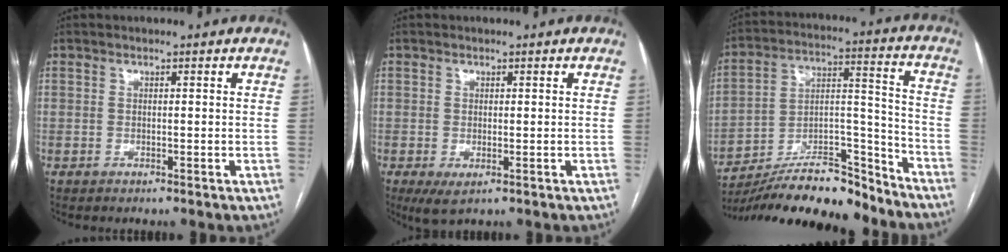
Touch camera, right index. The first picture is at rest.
{"total": 2.9, "force": [-1.2, 1.3, 2.3], "torque": [-0.037, -0.008, -0.011]}
{"total": 20.2, "force": [-18.1, 3.5, 8.4], "torque": [-0.146, 0.023, -0.302]}